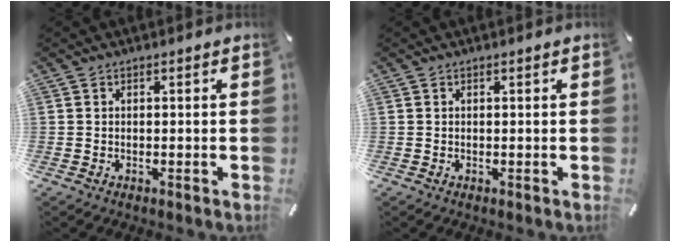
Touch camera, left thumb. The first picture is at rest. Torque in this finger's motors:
{"motor_torque": [0.00, 0.00, 0.00, 0.00, 0.00]}